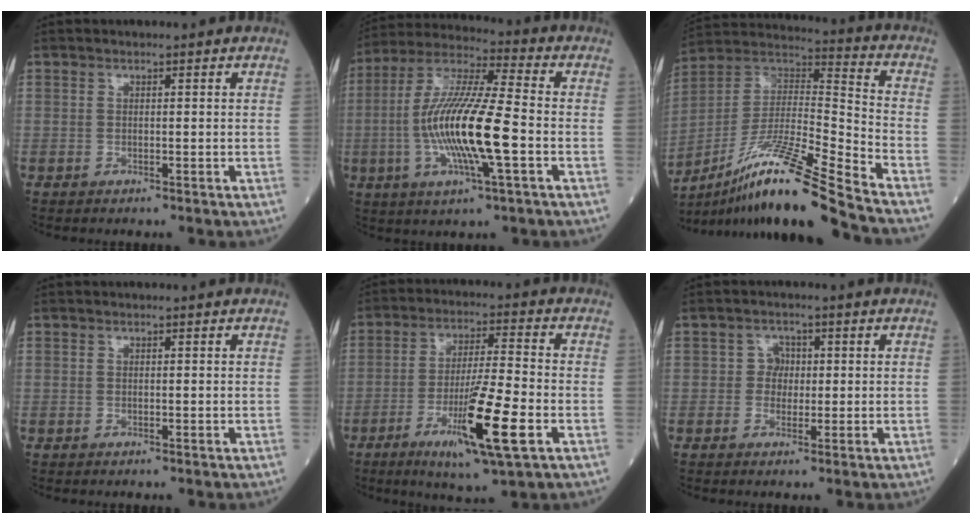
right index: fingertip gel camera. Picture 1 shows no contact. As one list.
[{"total": 16.2, "force": [-3.0, 1.5, 15.8], "torque": [-0.316, -0.006, -0.057]}, {"total": 19.9, "force": [-15.0, -1.2, 13.1], "torque": [-0.272, -0.010, -0.275]}, {"total": 0.0}, {"total": 13.1, "force": [-5.1, 0.3, 12.1], "torque": [-0.219, -0.025, -0.084]}, {"total": 2.1, "force": [0.1, 2.0, 0.8], "torque": [-0.008, 0.006, -0.001]}]